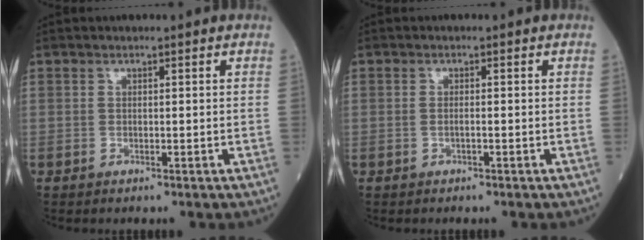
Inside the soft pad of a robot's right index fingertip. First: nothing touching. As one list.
[{"total": 0.6, "force": [-0.3, 0.1, 0.5], "torque": [-0.011, 0.001, -0.006]}]